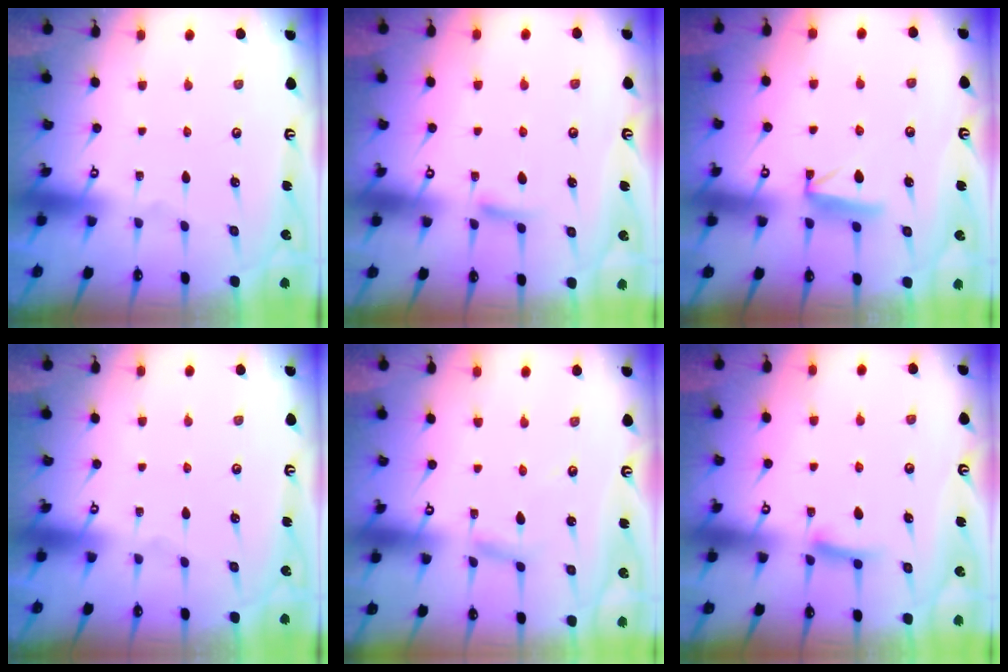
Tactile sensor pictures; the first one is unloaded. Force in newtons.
{"total": 5.6, "press": 5.6, "slide": 0.8}
{"total": 7.7, "press": 7.7, "slide": 0.7}
{"total": 0.0}
{"total": 2.7, "press": 2.7, "slide": 0.2}
{"total": 8.2, "press": 8.2, "slide": 0.5}